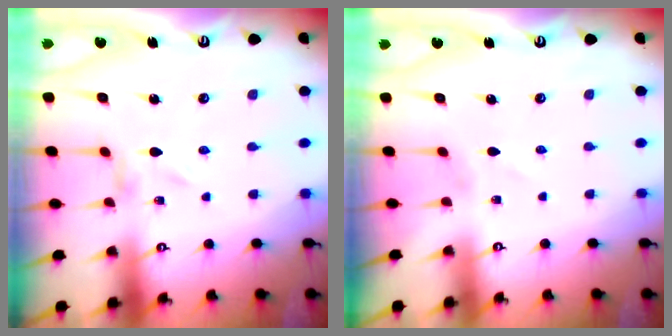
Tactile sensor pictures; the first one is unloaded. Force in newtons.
{"total": 0.8, "press": 0.8, "slide": 0.1}